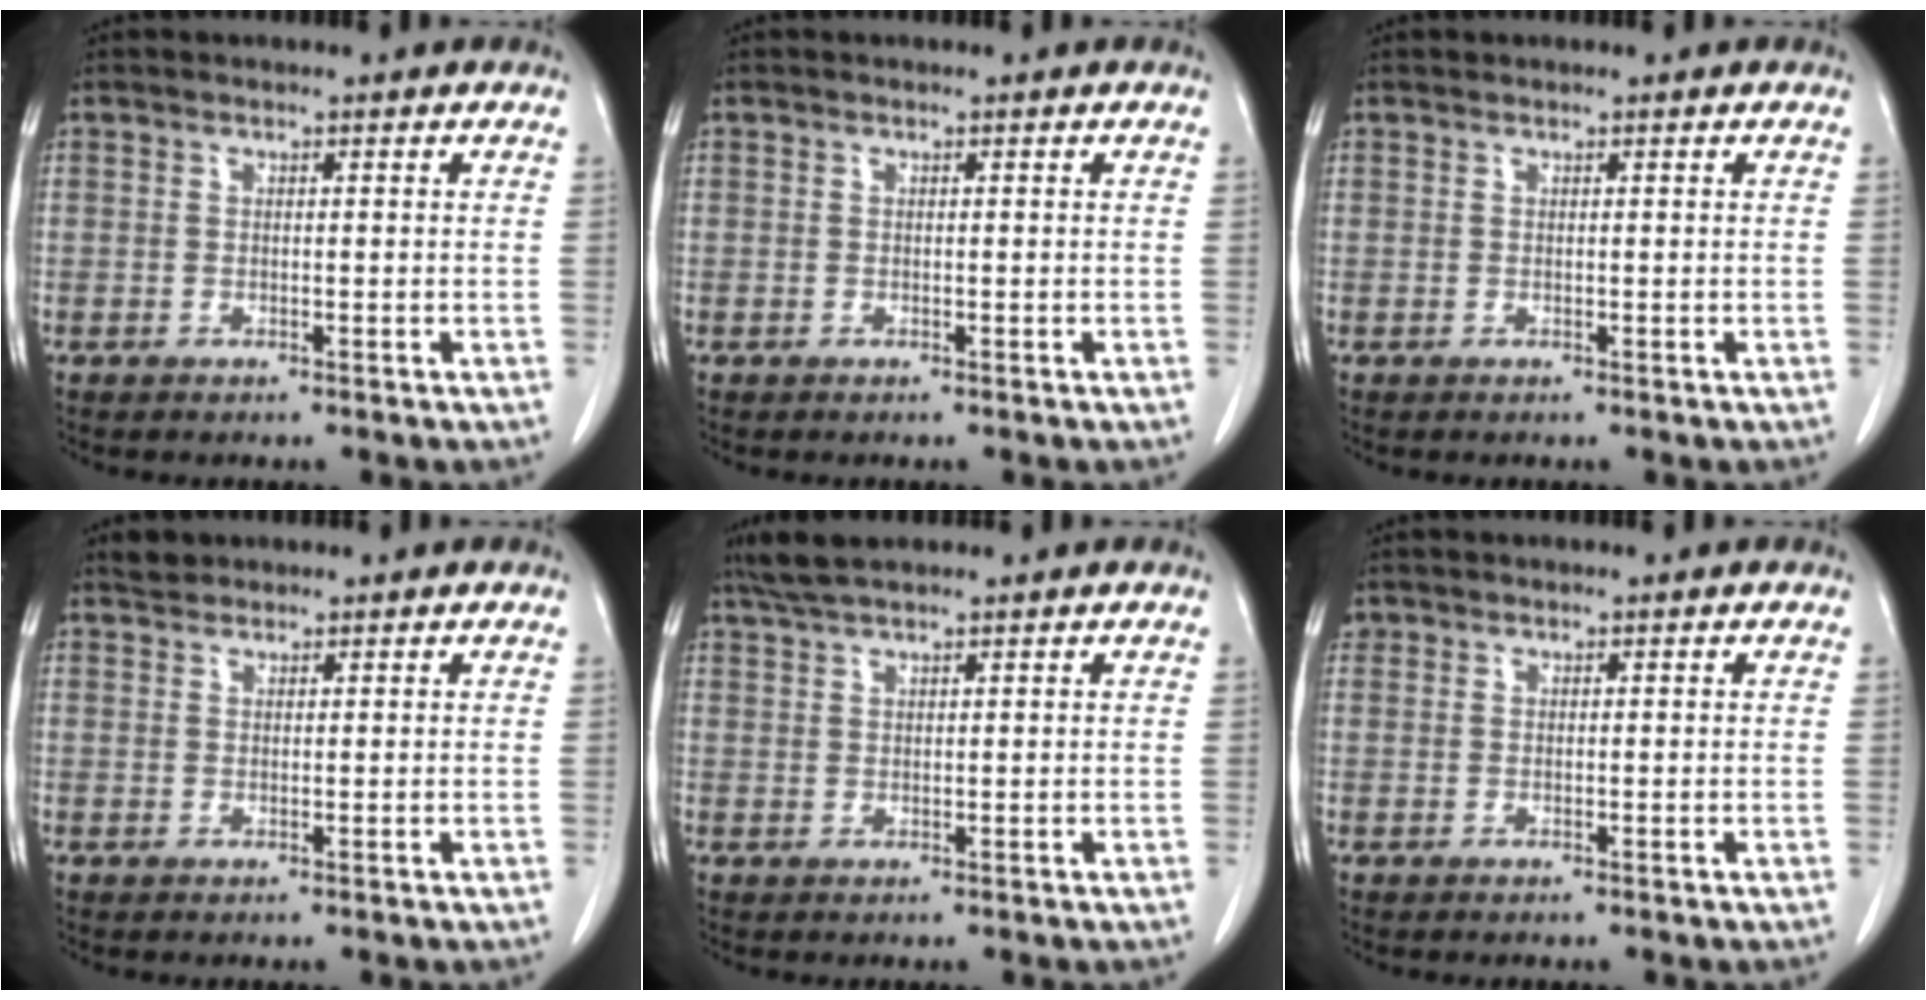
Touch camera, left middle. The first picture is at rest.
{"total": 0.0}
{"total": 0.0}
{"total": 1.3, "force": [1.2, 0.3, 0.0], "torque": [-0.007, 0.005, 0.025]}
{"total": 3.9, "force": [3.4, 0.3, 2.0], "torque": [-0.045, 0.017, 0.068]}
{"total": 0.9, "force": [0.6, 0.6, 0.0], "torque": [0.000, 0.008, 0.011]}